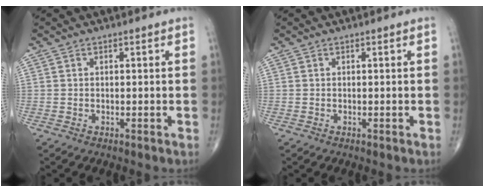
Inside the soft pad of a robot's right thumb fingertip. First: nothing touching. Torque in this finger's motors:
{"motor_torque": [-0.01, -0.20, 0.21, 0.16, -0.01]}